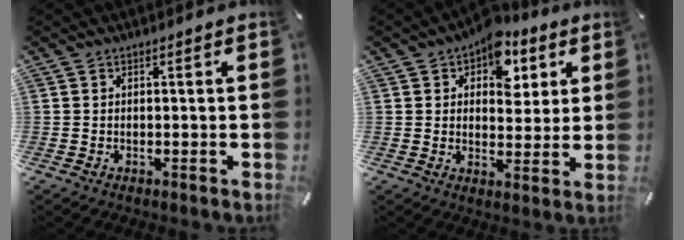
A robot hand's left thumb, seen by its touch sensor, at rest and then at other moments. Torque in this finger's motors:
{"motor_torque": [1.29, 0.80, 0.22, -0.12, 0.08]}